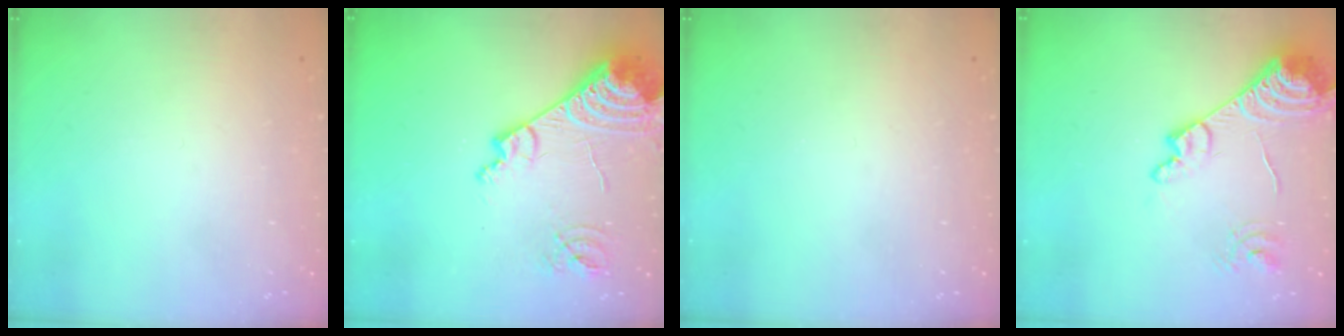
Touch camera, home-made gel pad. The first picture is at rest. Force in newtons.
{"total": 16.9, "press": 16.8, "slide": 2.0}
{"total": 0.0}
{"total": 19.7, "press": 19.6, "slide": 2.0}